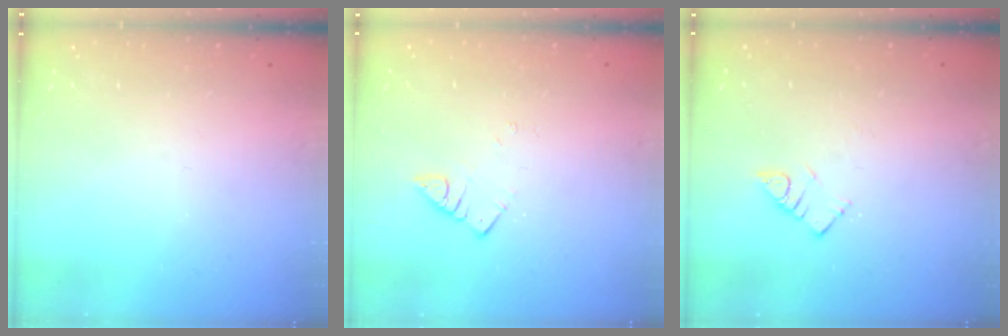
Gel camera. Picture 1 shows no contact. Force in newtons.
{"total": 2.5, "press": 2.5, "slide": 0.3}
{"total": 3.6, "press": 3.5, "slide": 0.3}